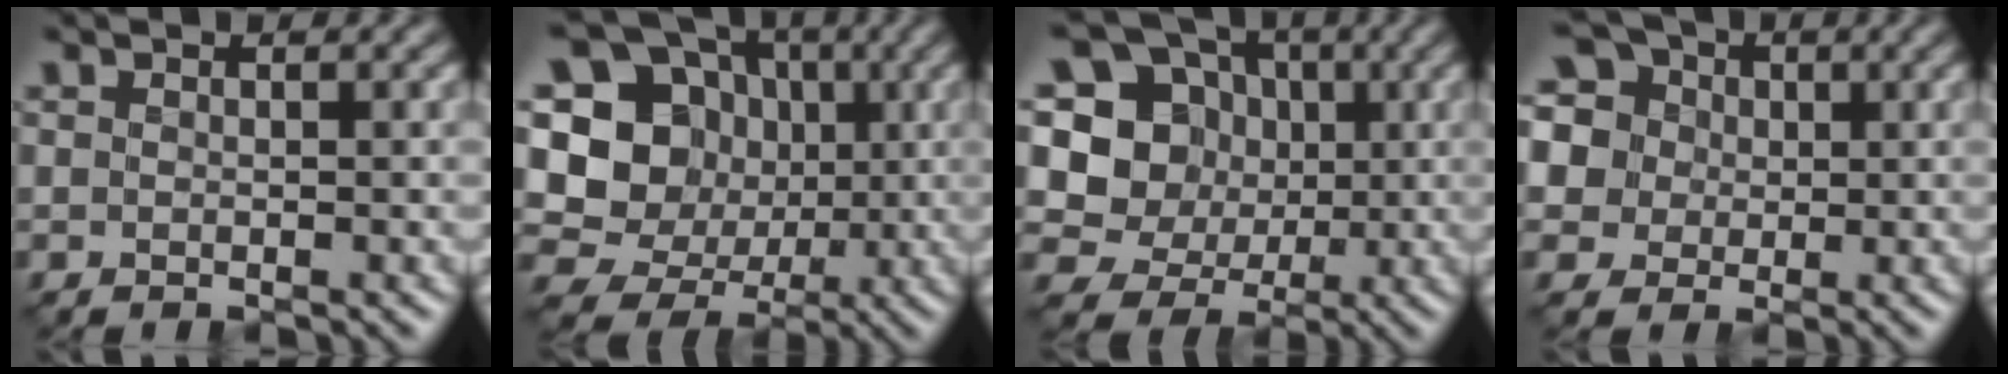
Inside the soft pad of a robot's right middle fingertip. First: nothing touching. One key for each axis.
{"total": 16.5, "fx": 0.8, "fy": 15.3, "fz": 6.3, "tx": -0.162, "ty": 0.024, "tz": -0.005}
{"total": 9.8, "fx": 1.7, "fy": 8.9, "fz": 3.7, "tx": -0.102, "ty": 0.028, "tz": 0.001}
{"total": 12.4, "fx": 5.0, "fy": 9.9, "fz": 5.6, "tx": -0.132, "ty": 0.044, "tz": 0.068}